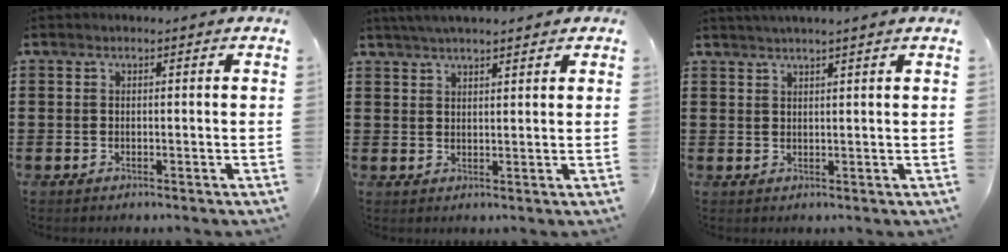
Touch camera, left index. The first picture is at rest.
{"total": 3.2, "force": [2.9, 0.3, 1.4], "torque": [-0.034, 0.004, 0.055]}
{"total": 1.9, "force": [1.8, -0.4, 0.6], "torque": [-0.013, 0.000, 0.034]}